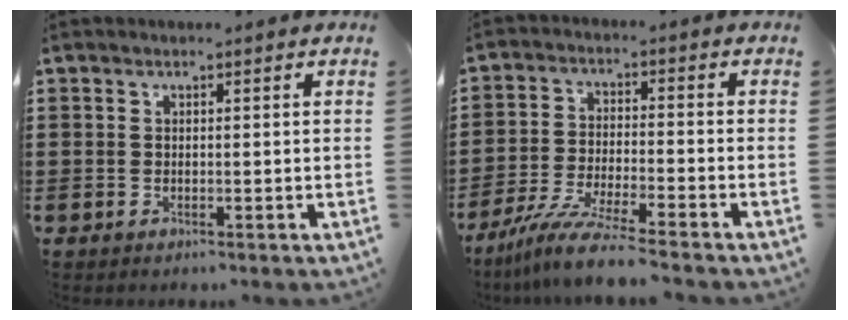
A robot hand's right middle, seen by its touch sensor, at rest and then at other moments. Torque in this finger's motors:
{"motor_torque": [1.35, -0.79, 0.21, 0.21]}